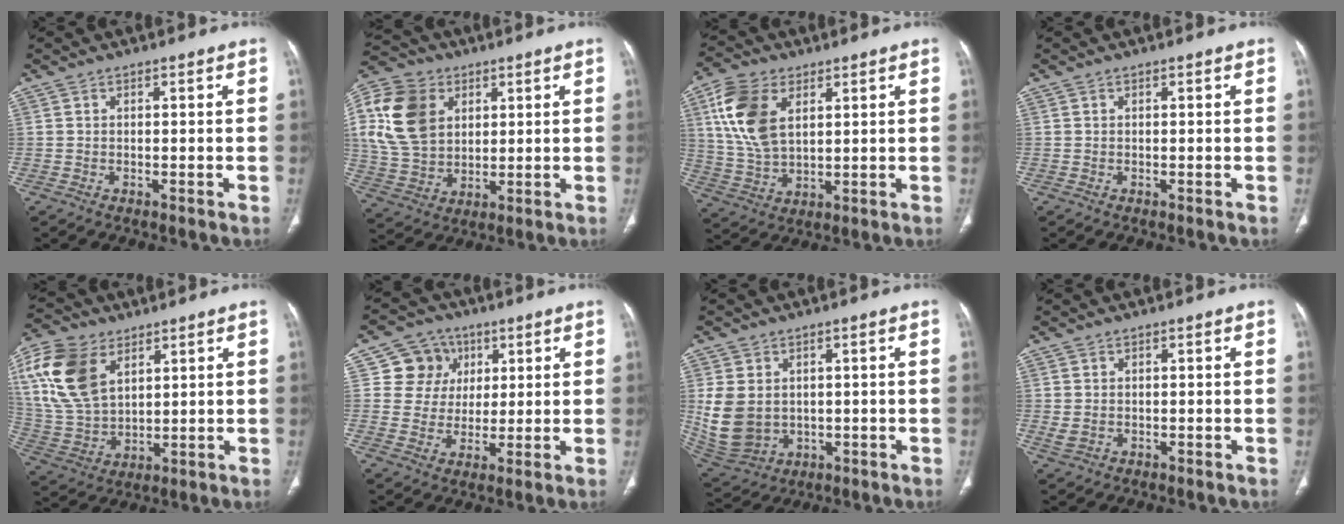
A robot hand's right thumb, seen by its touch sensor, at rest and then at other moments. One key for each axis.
{"total": 17.6, "fx": 5.1, "fy": 13.1, "fz": 10.6, "tx": -0.202, "ty": -0.002, "tz": 0.099}
{"total": 13.0, "fx": 4.6, "fy": 7.7, "fz": 9.4, "tx": -0.188, "ty": -0.009, "tz": 0.094}
{"total": 0.0}
{"total": 17.9, "fx": 7.5, "fy": 11.2, "fz": 11.8, "tx": -0.240, "ty": -0.018, "tz": 0.153}
{"total": 9.0, "fx": 3.1, "fy": 8.3, "fz": 1.6, "tx": 0.016, "ty": -0.003, "tz": 0.051}
{"total": 10.9, "fx": 1.0, "fy": 8.7, "fz": 6.5, "tx": -0.121, "ty": -0.010, "tz": 0.044}
{"total": 2.0, "fx": 0.0, "fy": 1.6, "fz": 1.1, "tx": -0.028, "ty": 0.001, "tz": 0.007}